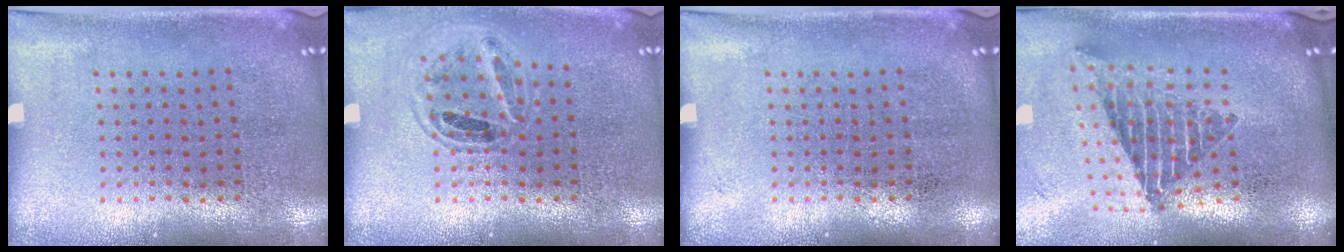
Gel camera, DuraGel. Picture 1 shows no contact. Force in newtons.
{"total": 0.9, "press": 0.9, "slide": 0.1}
{"total": 0.0}
{"total": 2.3, "press": 1.6, "slide": 1.7}